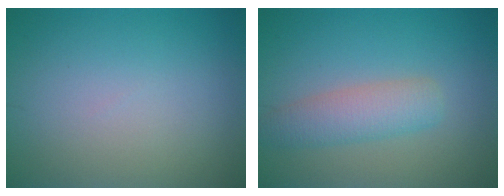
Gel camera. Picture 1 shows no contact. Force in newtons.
{"total": 3.5, "press": 3.5, "slide": 0.1}